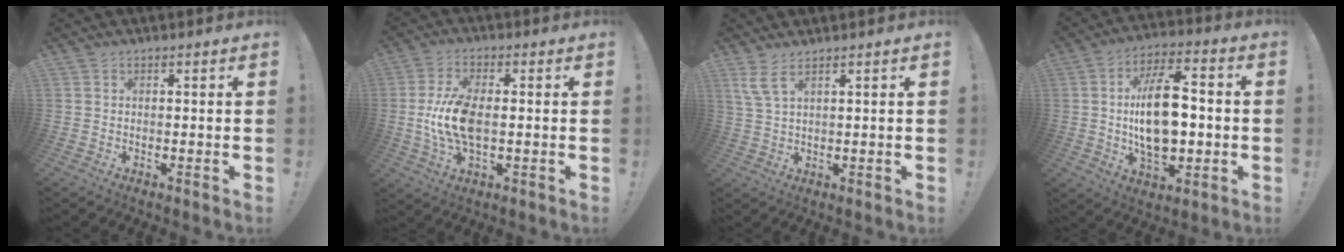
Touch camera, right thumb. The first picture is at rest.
{"total": 11.6, "force": [-0.6, 5.8, 10.1], "torque": [-0.190, -0.001, -0.007]}
{"total": 4.4, "force": [2.8, 0.7, 3.3], "torque": [-0.071, -0.008, 0.052]}
{"total": 18.3, "force": [-0.7, 10.0, 15.3], "torque": [-0.261, 0.006, -0.015]}